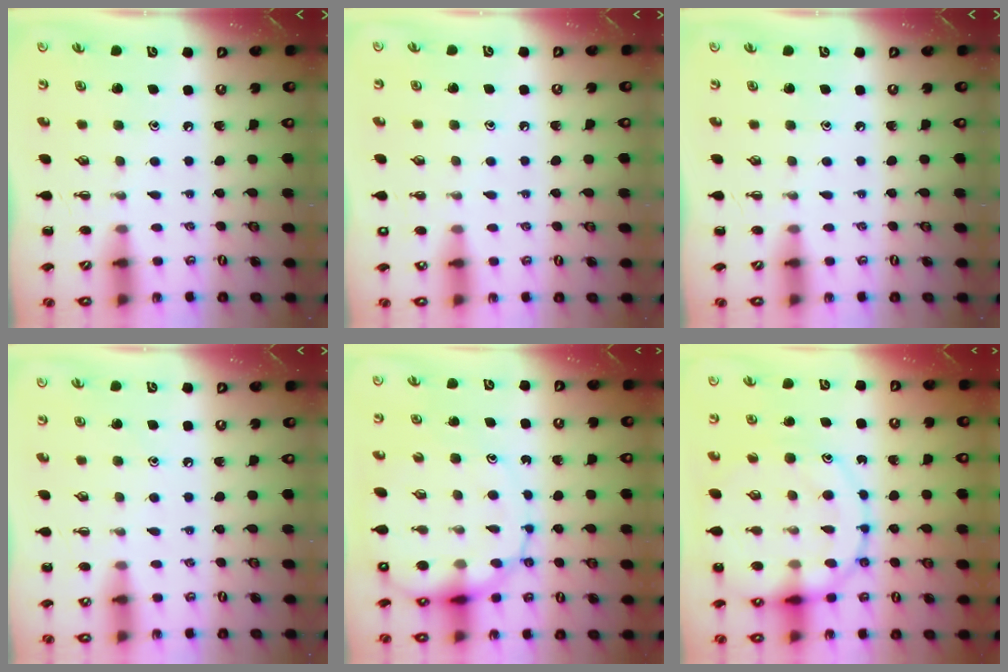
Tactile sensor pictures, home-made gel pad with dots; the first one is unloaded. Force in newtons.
{"total": 2.3, "press": 2.2, "slide": 0.7}
{"total": 0.0}
{"total": 5.6, "press": 5.3, "slide": 1.9}
{"total": 14.0, "press": 13.7, "slide": 3.2}
{"total": 16.9, "press": 16.7, "slide": 2.5}